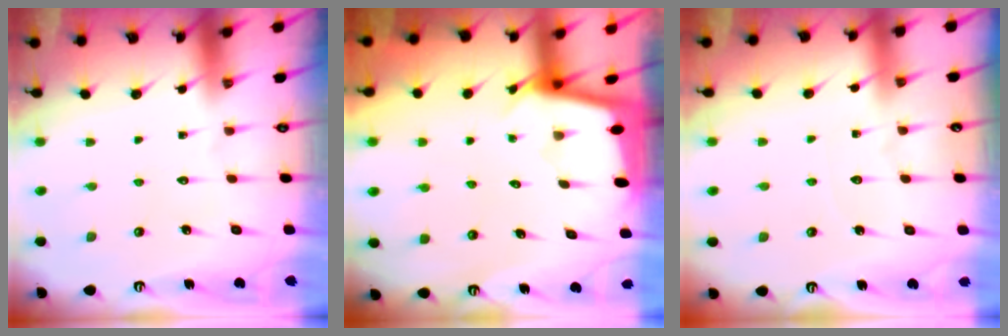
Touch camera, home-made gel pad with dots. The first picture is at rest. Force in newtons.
{"total": 1.9, "press": 1.9, "slide": 0.2}
{"total": 2.7, "press": 2.7, "slide": 0.4}